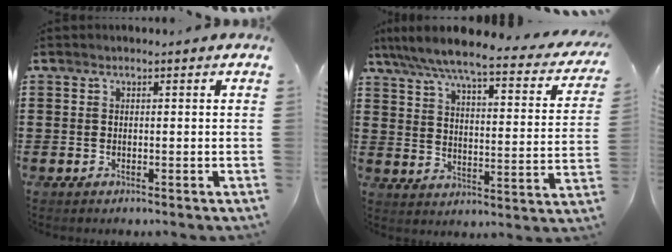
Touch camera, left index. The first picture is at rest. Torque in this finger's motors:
{"motor_torque": [2.14, 0.00, 0.46, 0.00]}